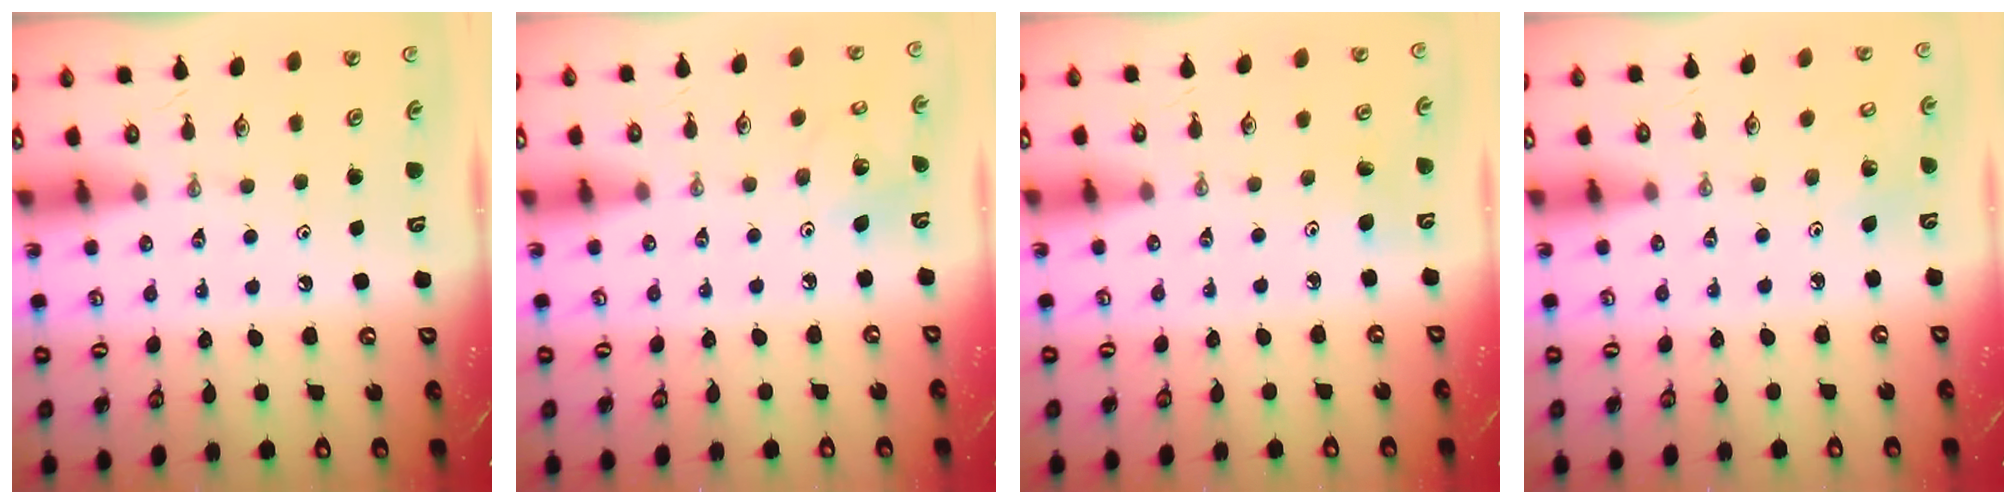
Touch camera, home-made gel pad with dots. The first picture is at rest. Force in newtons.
{"total": 4.4, "press": 4.4, "slide": 0.2}
{"total": 4.7, "press": 4.6, "slide": 0.5}
{"total": 3.0, "press": 2.9, "slide": 0.5}